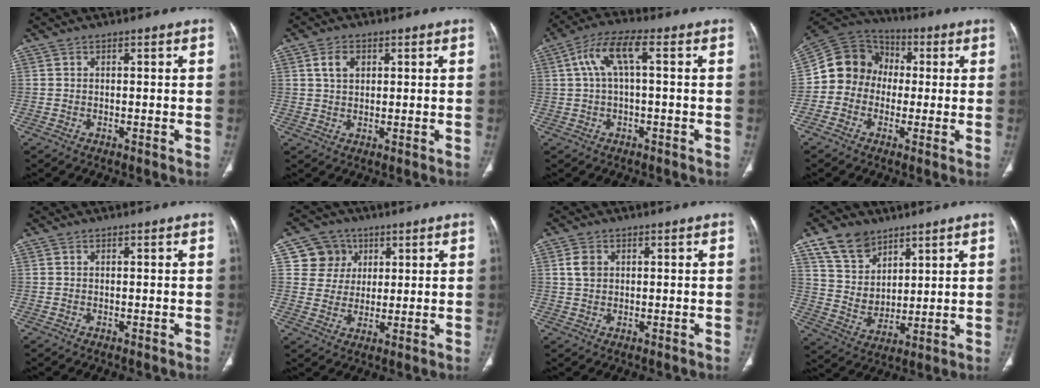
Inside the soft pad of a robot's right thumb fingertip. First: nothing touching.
{"total": 3.9, "force": [1.4, 2.6, 2.4], "torque": [-0.039, -0.001, 0.025]}
{"total": 7.3, "force": [1.3, 2.3, 6.9], "torque": [-0.153, 0.030, 0.022]}
{"total": 11.9, "force": [-0.3, 10.8, 5.0], "torque": [-0.067, 0.034, -0.020]}
{"total": 0.0}
{"total": 7.7, "force": [2.9, 7.1, 1.2], "torque": [0.016, -0.008, 0.052]}
{"total": 3.0, "force": [0.9, 2.3, 1.6], "torque": [-0.023, 0.004, 0.019]}
{"total": 11.0, "force": [7.1, 7.3, 4.1], "torque": [-0.050, -0.037, 0.141]}